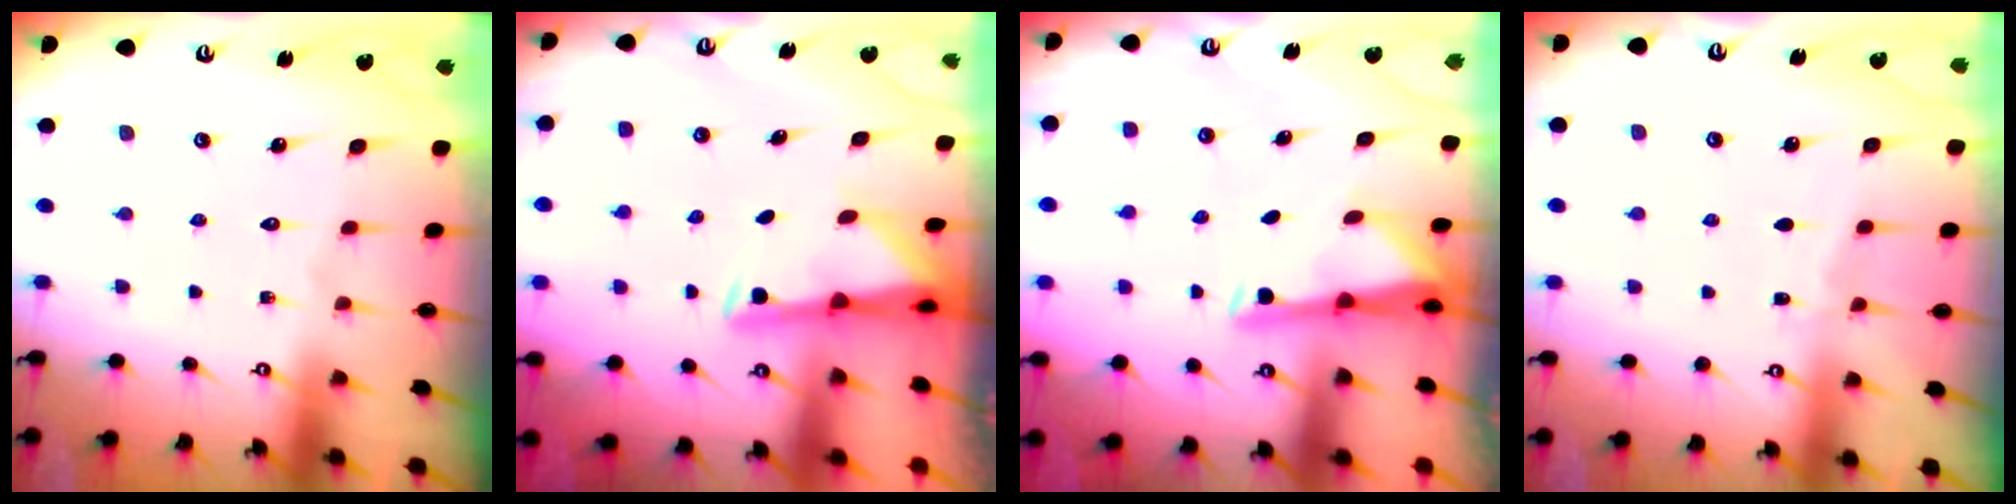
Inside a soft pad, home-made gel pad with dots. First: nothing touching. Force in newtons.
{"total": 2.8, "press": 2.8, "slide": 0.6}
{"total": 3.3, "press": 3.2, "slide": 0.4}
{"total": 2.9, "press": 2.9, "slide": 0.4}